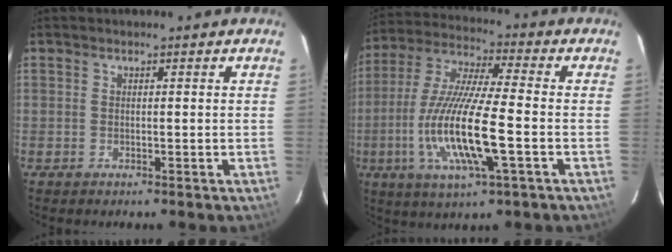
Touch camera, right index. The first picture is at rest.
{"total": 16.8, "force": [-4.4, 2.3, 16.1], "torque": [-0.328, -0.016, -0.084]}